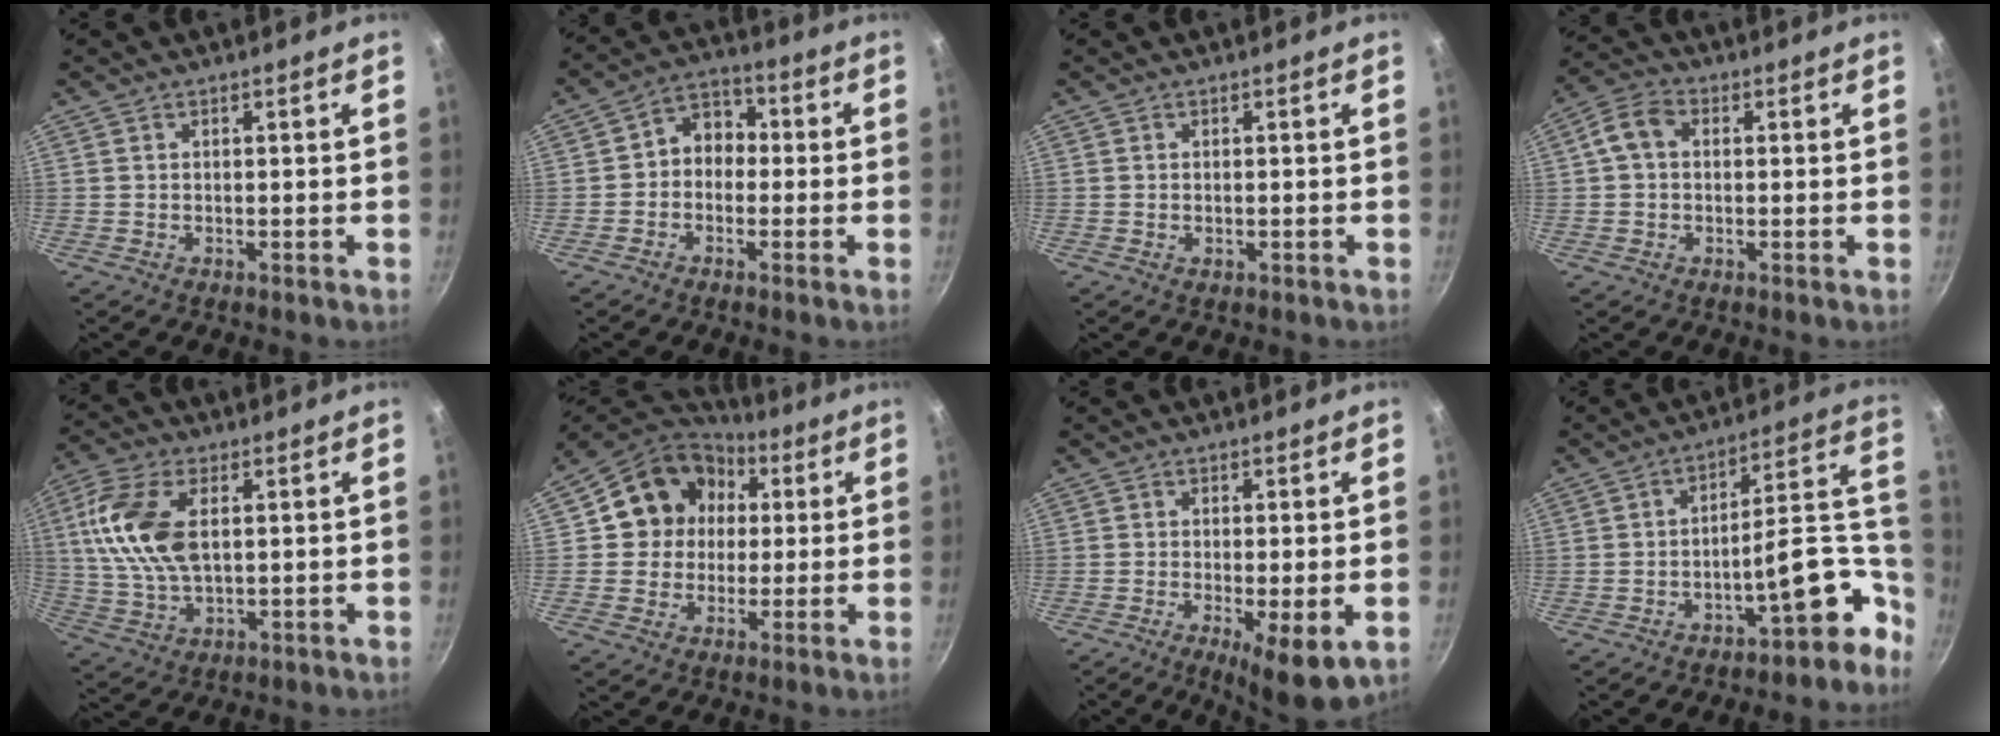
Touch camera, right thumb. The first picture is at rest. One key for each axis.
{"total": 6.5, "fx": -0.7, "fy": 5.3, "fz": 3.7, "tx": -0.023, "ty": 0.028, "tz": -0.031}
{"total": 0.8, "fx": -0.2, "fy": 0.4, "fz": 0.7, "tx": -0.011, "ty": 0.000, "tz": -0.003}
{"total": 5.5, "fx": 0.7, "fy": 4.2, "fz": 3.6, "tx": -0.065, "ty": 0.016, "tz": 0.000}
{"total": 13.7, "fx": 2.7, "fy": 7.5, "fz": 11.1, "tx": -0.220, "ty": 0.001, "tz": 0.049}
{"total": 14.9, "fx": 3.1, "fy": 13.2, "fz": 6.3, "tx": -0.077, "ty": 0.022, "tz": 0.037}
{"total": 8.4, "fx": -2.3, "fy": 2.0, "fz": 7.8, "tx": -0.123, "ty": -0.008, "tz": -0.028}
{"total": 11.6, "fx": -6.9, "fy": 3.9, "fz": 8.5, "tx": -0.072, "ty": 0.091, "tz": -0.101}